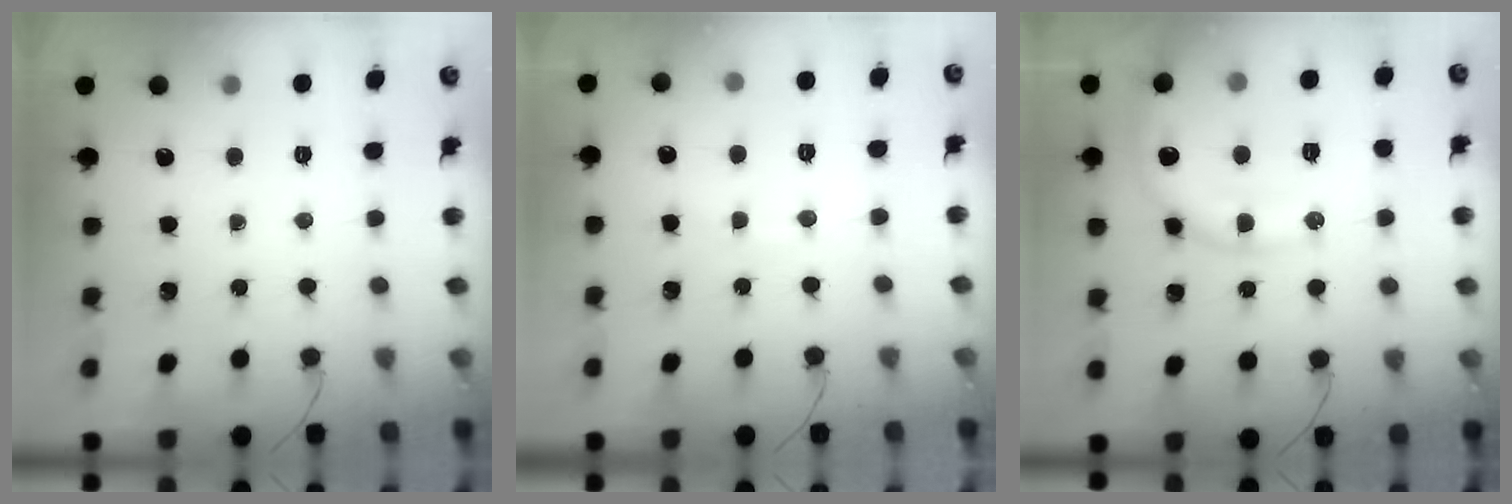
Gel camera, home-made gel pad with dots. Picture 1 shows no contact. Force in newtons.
{"total": 4.2, "press": 4.0, "slide": 1.2}
{"total": 14.3, "press": 14.3, "slide": 0.4}